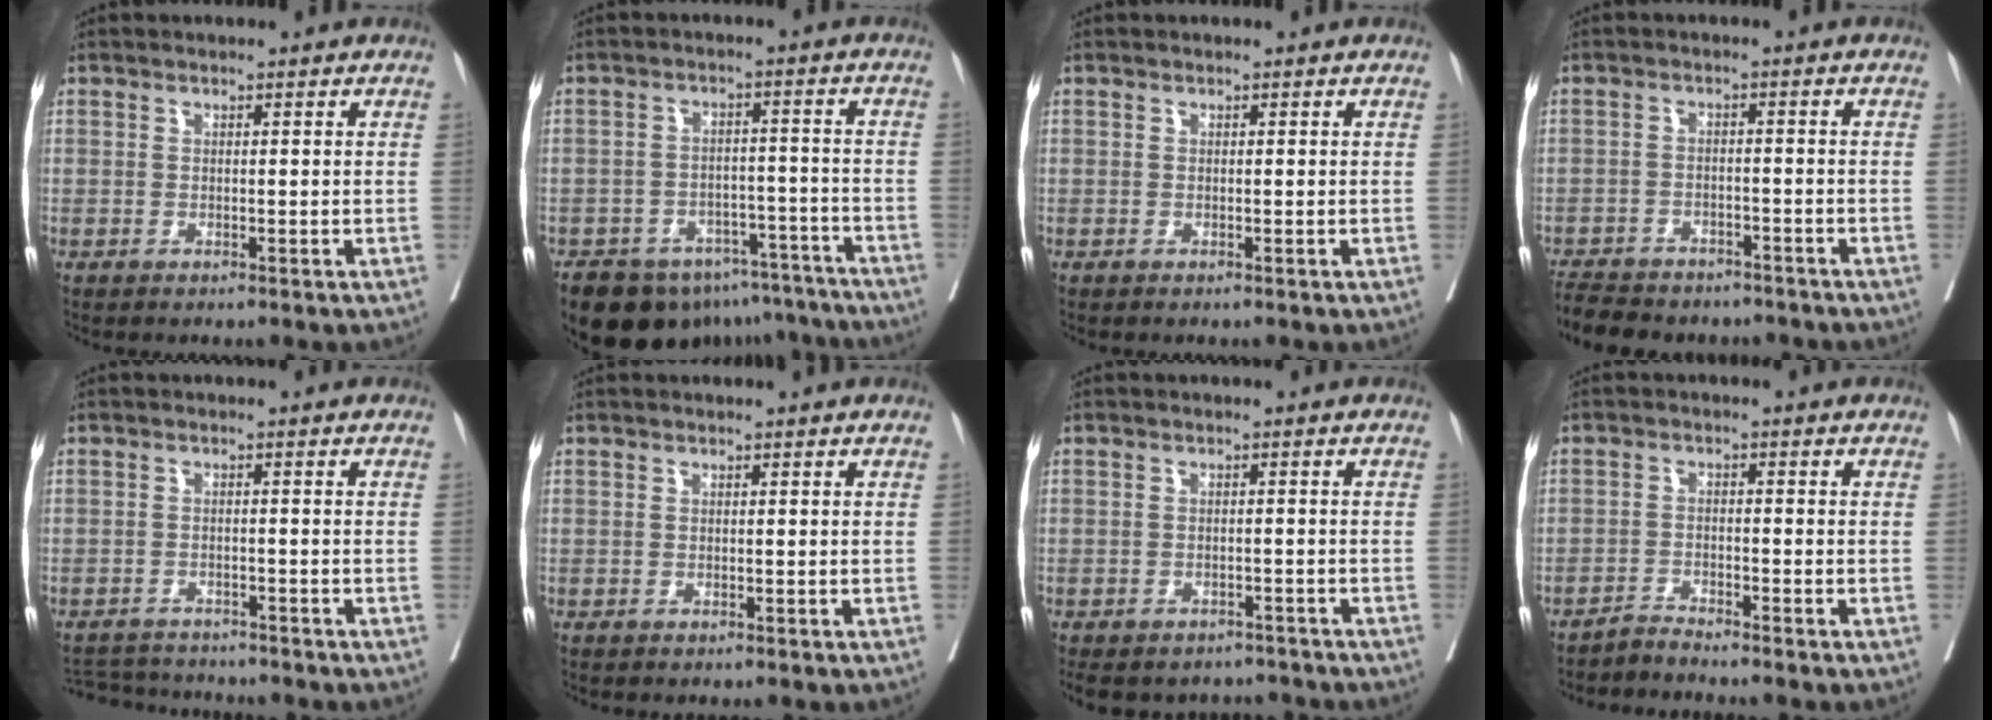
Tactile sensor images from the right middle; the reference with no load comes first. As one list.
[{"total": 15.6, "force": [-12.8, 7.4, 4.9], "torque": [-0.070, 0.021, -0.164]}, {"total": 0.0}, {"total": 12.9, "force": [-11.2, 4.7, 4.5], "torque": [-0.103, -0.001, -0.151]}, {"total": 7.0, "force": [-6.9, 0.8, 1.1], "torque": [-0.016, 0.001, -0.106]}, {"total": 0.0}, {"total": 11.8, "force": [-10.1, 5.4, 2.9], "torque": [-0.080, 0.007, -0.122]}, {"total": 2.3, "force": [-2.2, -0.7, -0.3], "torque": [0.008, -0.009, -0.042]}]